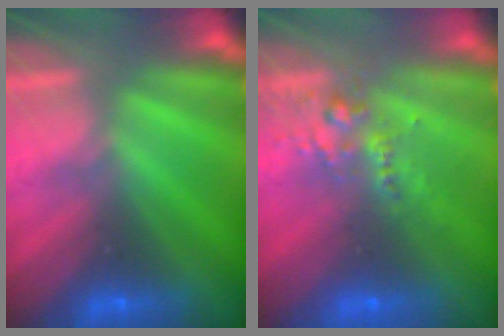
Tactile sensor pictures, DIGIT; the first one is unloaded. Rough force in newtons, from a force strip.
{"total": 2.6}